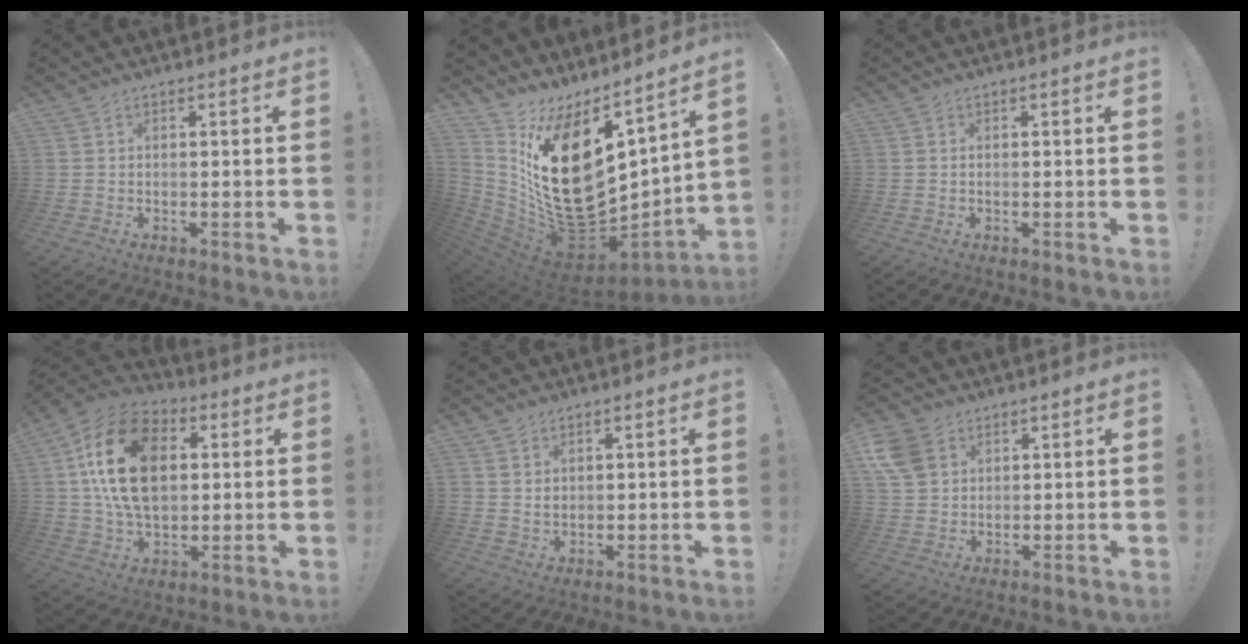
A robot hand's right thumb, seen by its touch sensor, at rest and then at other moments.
{"total": 26.7, "force": [2.8, 16.2, 21.0], "torque": [-0.380, -0.033, 0.089]}
{"total": 0.0}
{"total": 23.0, "force": [4.7, 15.2, 16.7], "torque": [-0.288, -0.006, 0.082]}
{"total": 2.6, "force": [1.5, 2.0, 0.8], "torque": [-0.004, -0.007, 0.027]}
{"total": 8.2, "force": [3.7, 6.2, 3.8], "torque": [-0.074, -0.010, 0.074]}